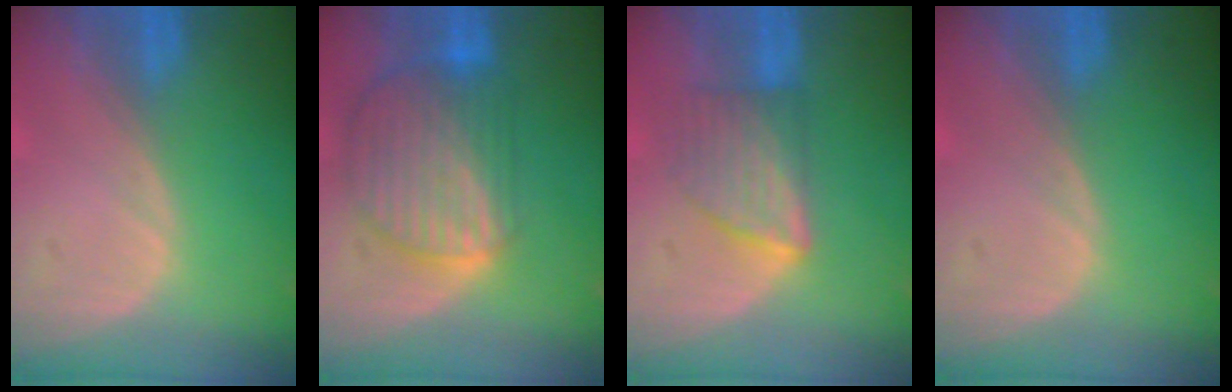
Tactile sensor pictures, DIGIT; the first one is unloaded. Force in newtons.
{"total": 10.0, "press": 8.6, "slide": 5.2}
{"total": 5.9, "press": 5.7, "slide": 1.5}
{"total": 0.0}